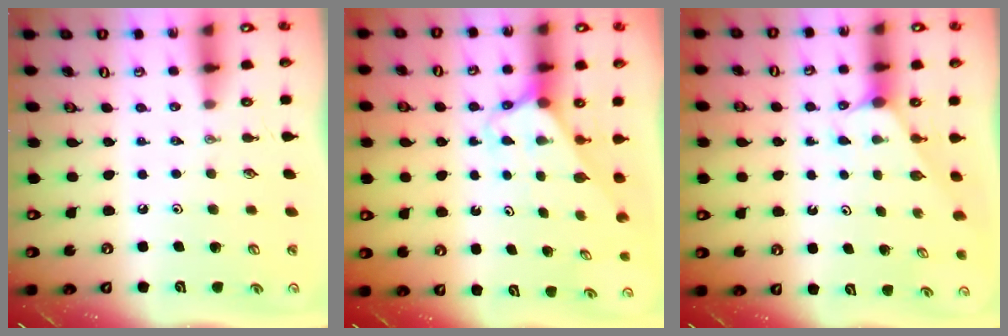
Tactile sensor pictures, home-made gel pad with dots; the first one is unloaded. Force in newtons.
{"total": 2.6, "press": 2.6, "slide": 0.2}
{"total": 1.0, "press": 0.9, "slide": 0.2}